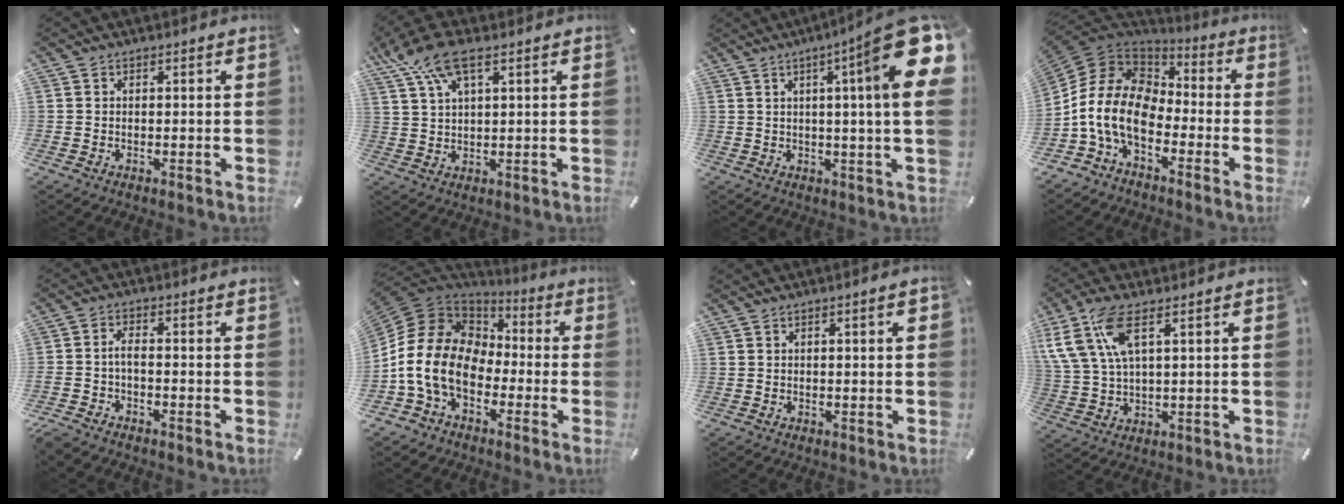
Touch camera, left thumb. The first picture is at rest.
{"total": 9.7, "force": [5.1, 3.8, 7.3], "torque": [-0.162, -0.002, 0.093]}
{"total": 19.6, "force": [6.7, 1.3, 18.3], "torque": [-0.268, -0.046, 0.086]}
{"total": 15.4, "force": [-6.4, 9.8, 10.0], "torque": [-0.226, 0.023, -0.124]}
{"total": 3.4, "force": [-2.3, 1.0, 2.3], "torque": [-0.054, 0.007, -0.047]}
{"total": 15.1, "force": [-4.5, 11.2, 9.1], "torque": [-0.216, 0.014, -0.089]}
{"total": 2.1, "force": [0.4, 0.4, 2.1], "torque": [-0.038, 0.003, 0.005]}
{"total": 11.1, "force": [5.3, 4.9, 8.5], "torque": [-0.194, -0.007, 0.098]}